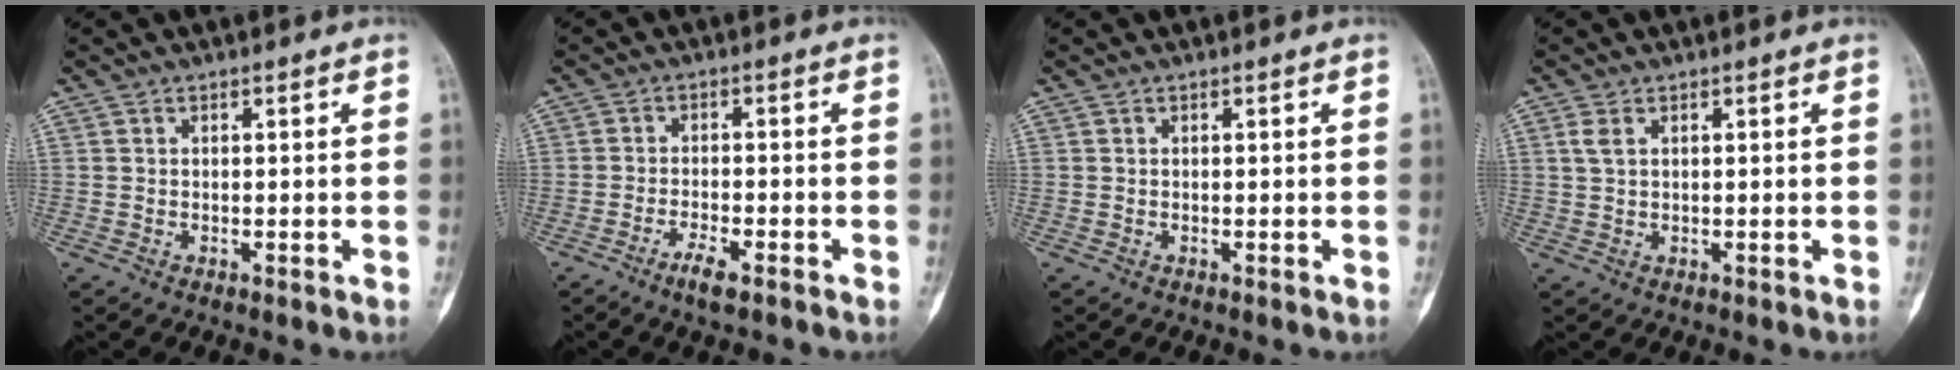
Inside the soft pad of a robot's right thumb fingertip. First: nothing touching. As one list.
[{"total": 3.8, "force": [-2.6, 1.1, 2.6], "torque": [-0.049, 0.013, -0.049]}, {"total": 0.0}, {"total": 2.4, "force": [0.8, 1.5, 1.6], "torque": [-0.035, 0.004, 0.018]}]